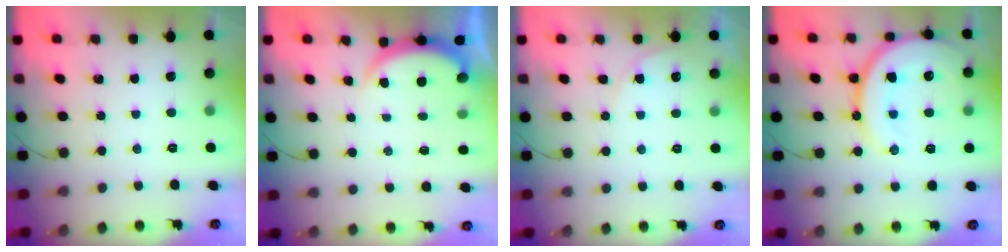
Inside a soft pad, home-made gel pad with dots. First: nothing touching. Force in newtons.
{"total": 1.8, "press": 1.8, "slide": 0.5}
{"total": 4.1, "press": 4.1, "slide": 0.6}
{"total": 17.4, "press": 17.3, "slide": 1.9}